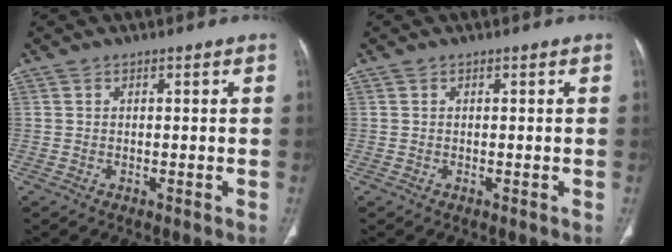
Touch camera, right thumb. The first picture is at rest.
{"total": 0.0}